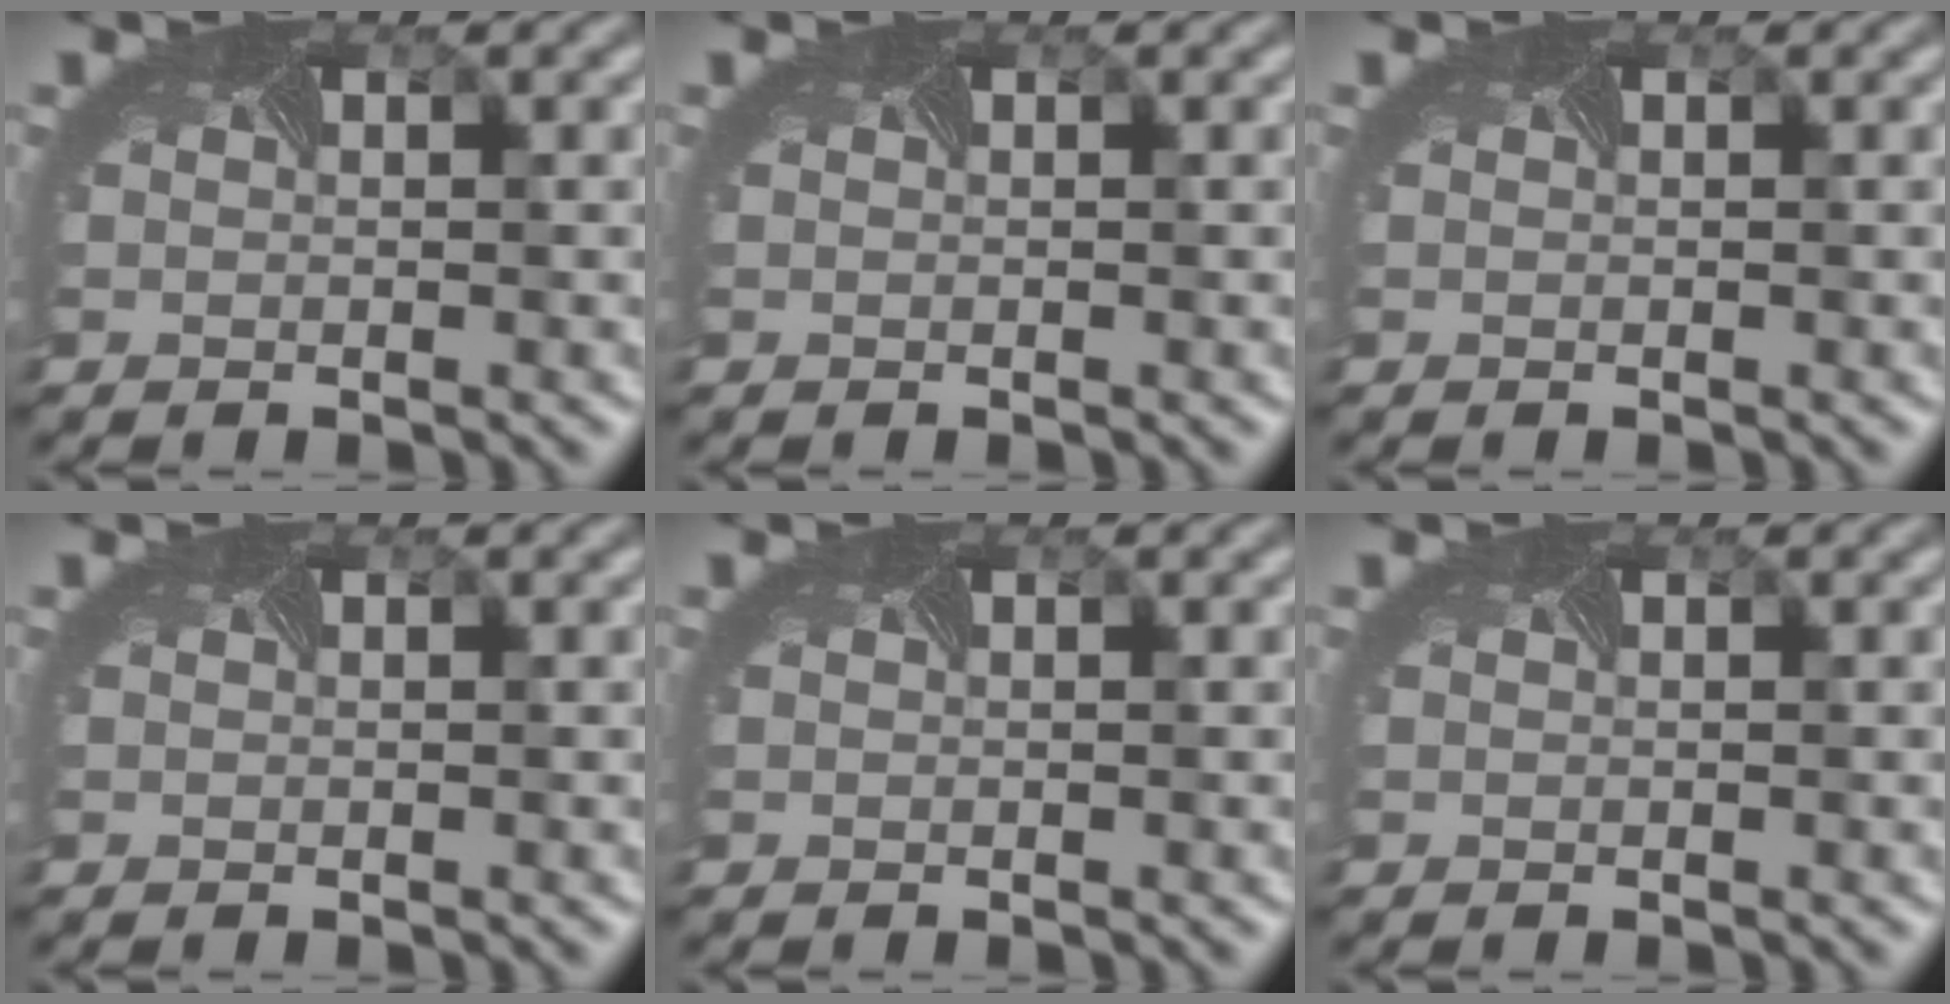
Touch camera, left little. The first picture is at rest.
{"total": 0.0}
{"total": 0.0}
{"total": 0.0}
{"total": 0.0}
{"total": 0.0}